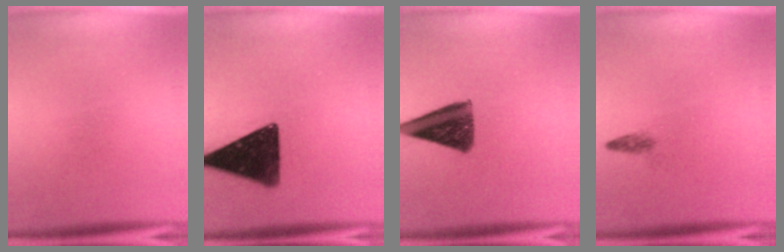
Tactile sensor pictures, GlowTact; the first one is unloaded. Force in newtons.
{"total": 15.1}
{"total": 10.8}
{"total": 1.1}